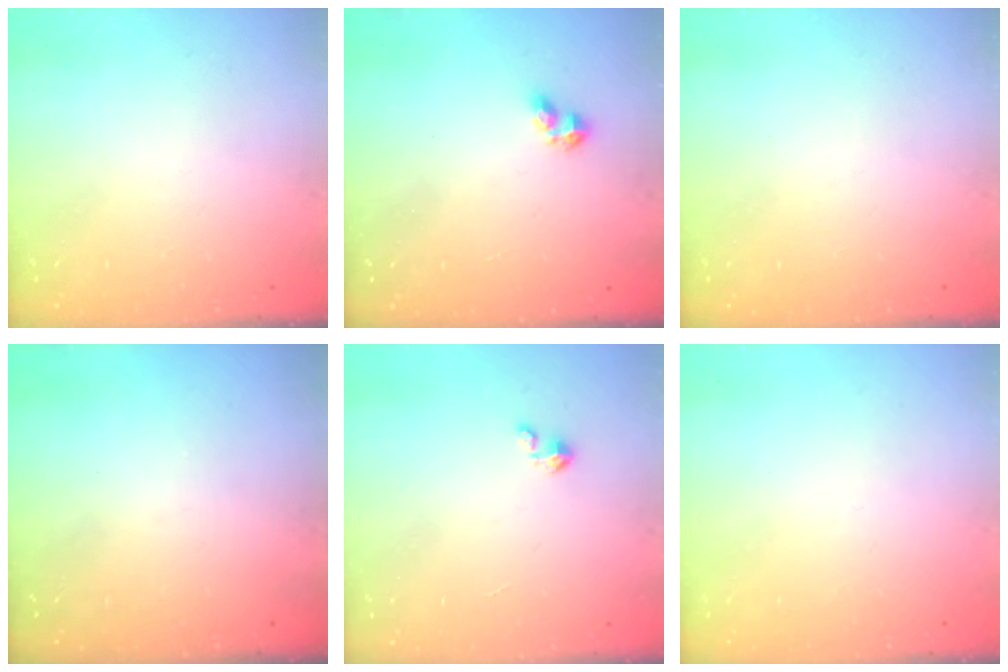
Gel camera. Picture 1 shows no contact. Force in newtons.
{"total": 2.3, "press": 2.2, "slide": 0.6}
{"total": 0.0}
{"total": 0.0}
{"total": 1.5, "press": 1.5, "slide": 0.1}
{"total": 0.0}